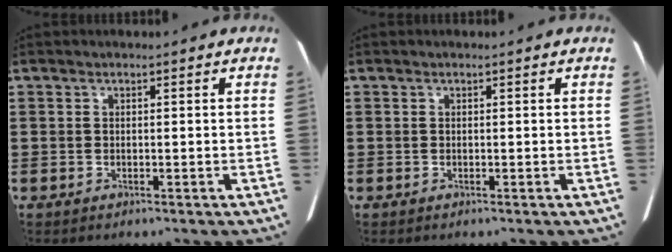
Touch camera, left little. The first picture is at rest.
{"total": 0.0}